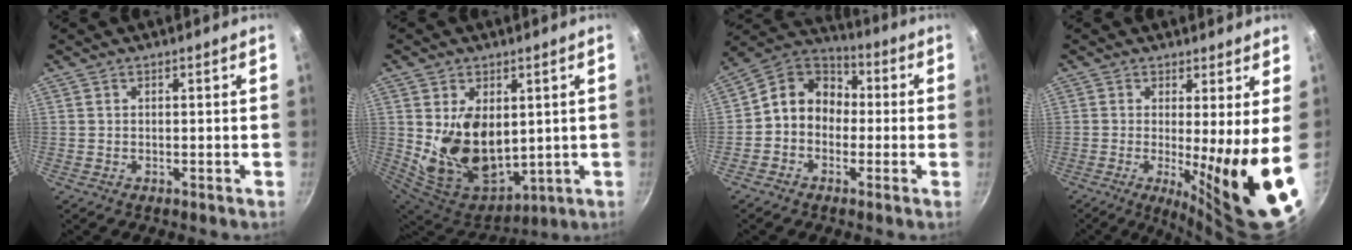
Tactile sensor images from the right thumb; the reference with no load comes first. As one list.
[{"total": 16.3, "force": [2.1, 10.8, 12.0], "torque": [-0.188, -0.039, 0.065]}, {"total": 10.6, "force": [-0.7, 8.9, 5.7], "torque": [-0.054, 0.039, -0.038]}, {"total": 12.1, "force": [-0.9, 0.9, 12.0], "torque": [-0.169, -0.031, -0.006]}]